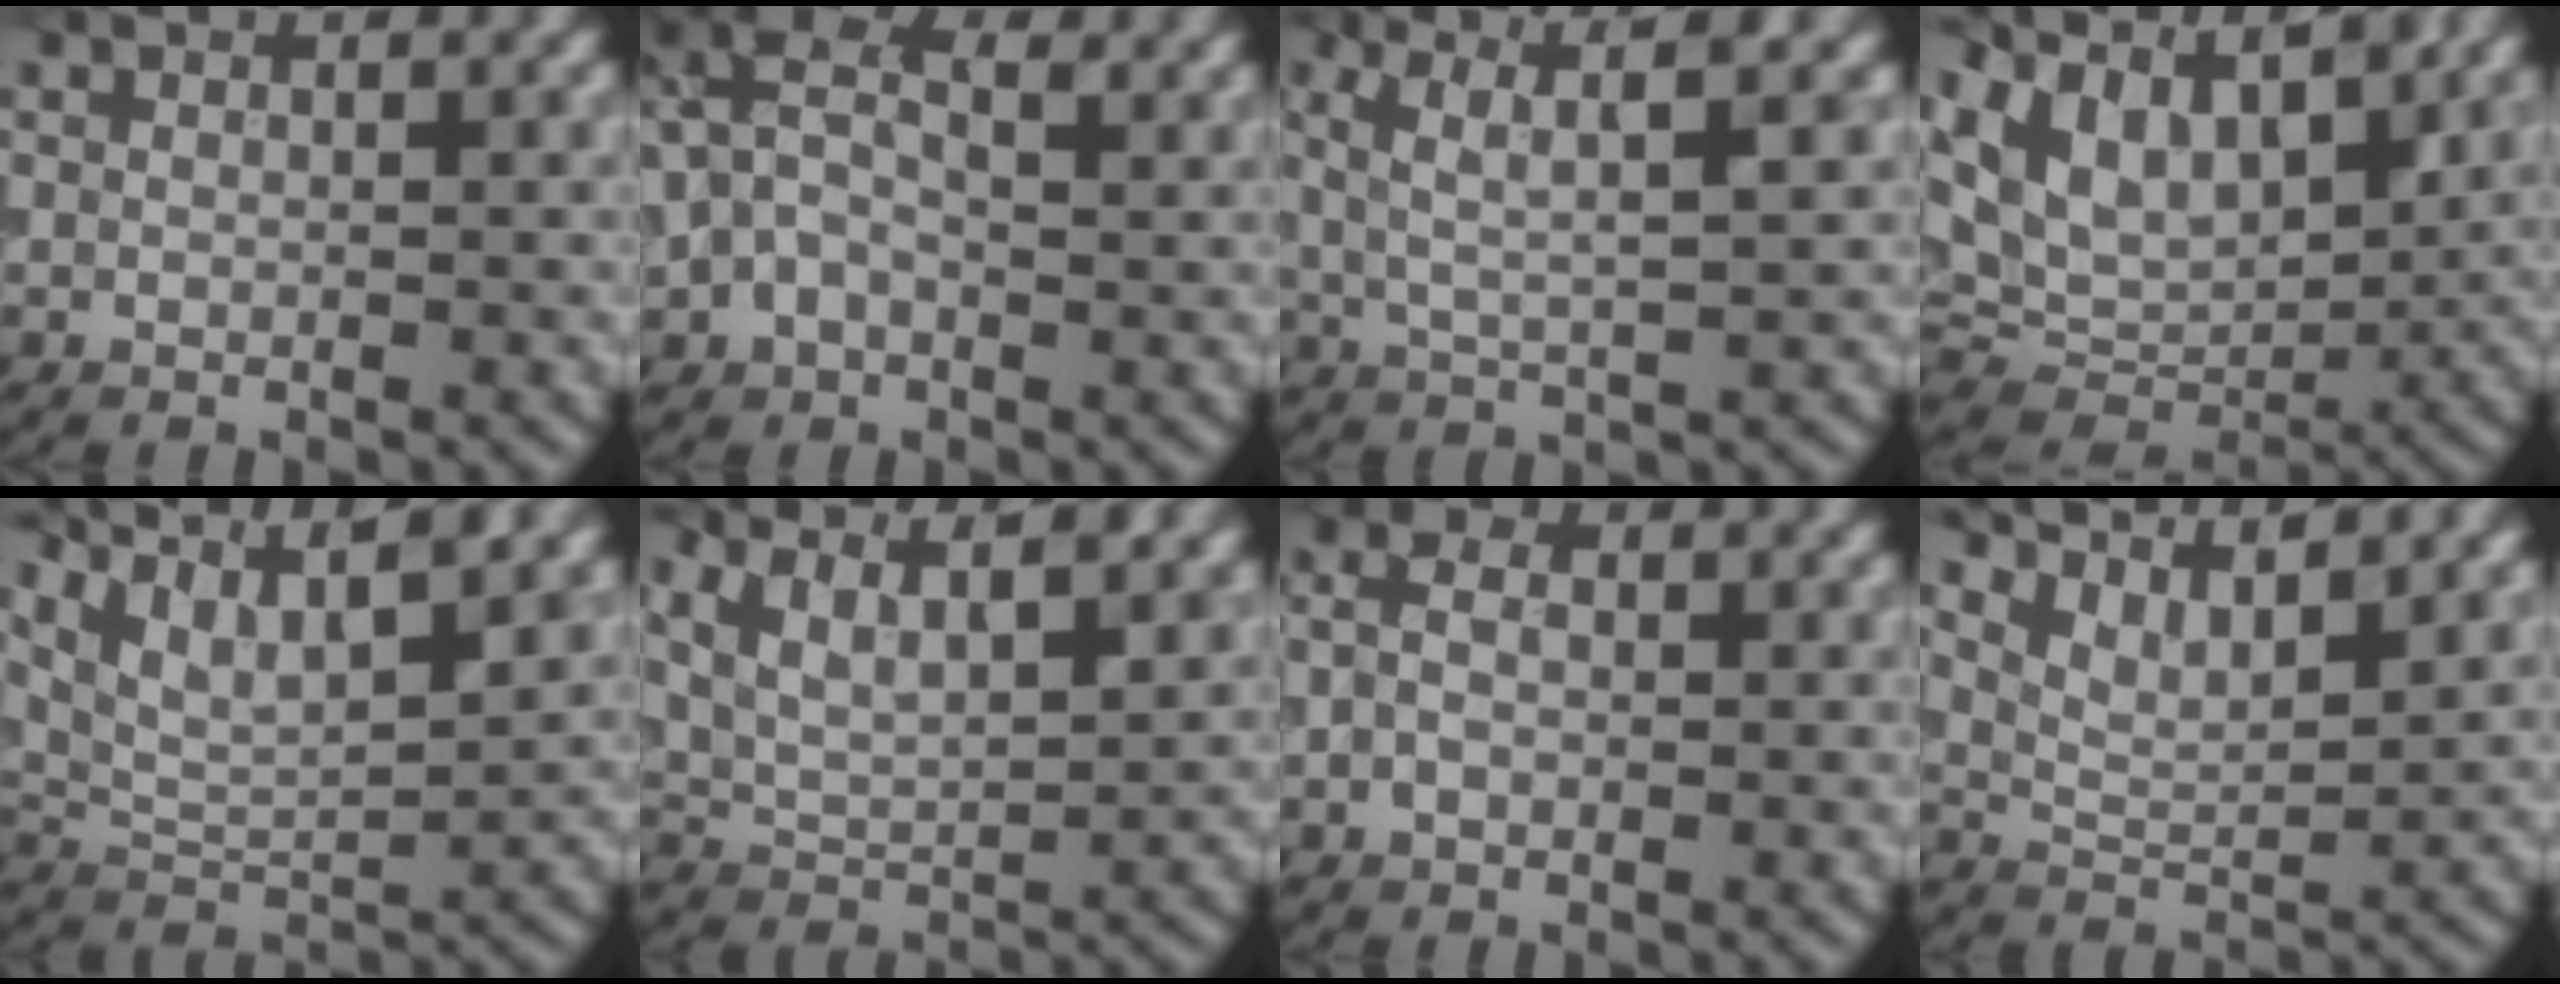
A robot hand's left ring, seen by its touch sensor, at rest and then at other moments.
{"total": 8.2, "force": [2.2, 5.0, 6.1], "torque": [-0.148, 0.017, 0.031]}
{"total": 4.6, "force": [2.1, 0.7, 4.1], "torque": [-0.081, 0.006, 0.040]}
{"total": 11.2, "force": [5.5, 6.3, 7.4], "torque": [-0.165, 0.029, 0.093]}
{"total": 9.4, "force": [6.8, 2.5, 6.0], "torque": [-0.127, 0.010, 0.105]}
{"total": 9.3, "force": [5.7, 3.6, 6.4], "torque": [-0.140, 0.035, 0.081]}
{"total": 3.1, "force": [-0.1, 2.2, 2.3], "torque": [-0.056, 0.009, -0.009]}
{"total": 6.7, "force": [5.4, 2.0, 3.4], "torque": [-0.076, 0.016, 0.075]}